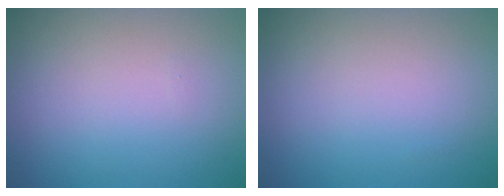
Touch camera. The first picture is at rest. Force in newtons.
{"total": 0.0}